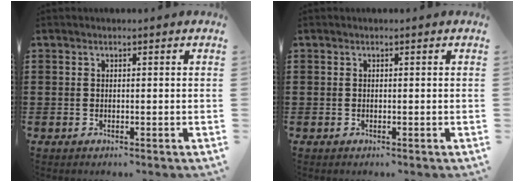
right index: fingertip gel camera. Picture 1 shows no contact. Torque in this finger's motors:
{"motor_torque": [0.09, -0.01, 0.08, -0.01]}